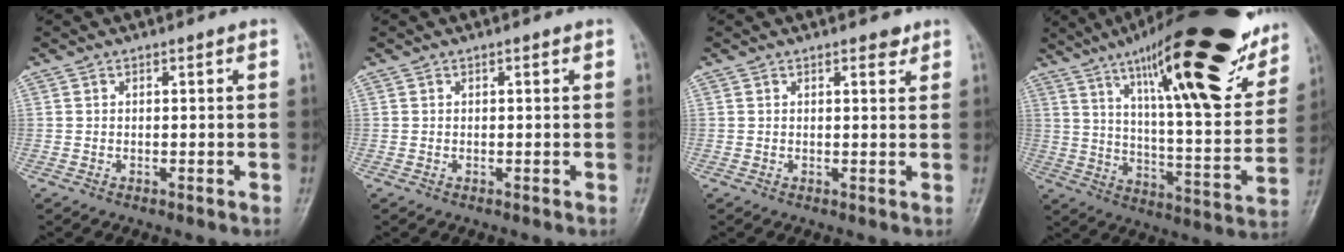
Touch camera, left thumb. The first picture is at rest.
{"total": 0.0}
{"total": 2.0, "force": [1.4, 0.8, 1.1], "torque": [-0.007, -0.007, 0.017]}
{"total": 31.5, "force": [18.5, 8.2, 24.2], "torque": [-0.333, -0.043, 0.286]}